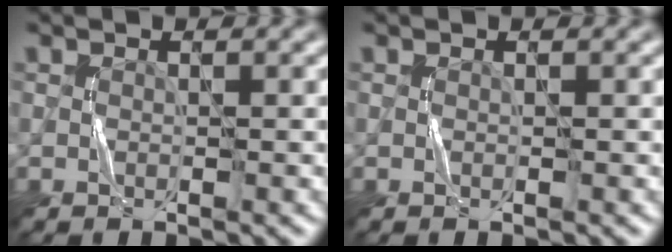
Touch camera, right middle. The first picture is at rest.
{"total": 0.0}